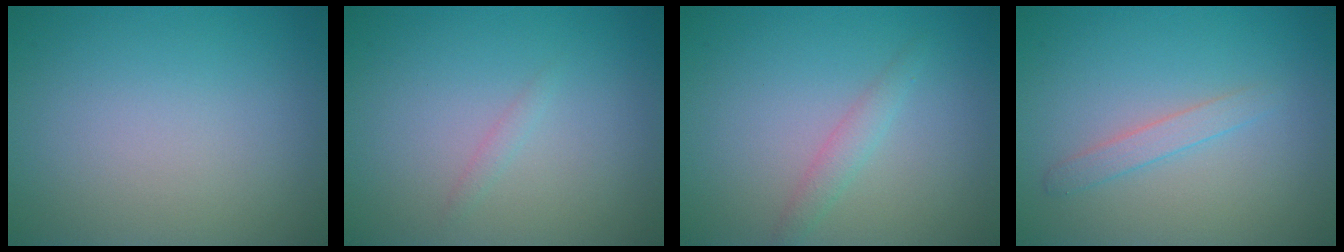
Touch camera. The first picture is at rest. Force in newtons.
{"total": 0.7, "press": 0.7, "slide": 0.0}
{"total": 1.4, "press": 1.4, "slide": 0.1}
{"total": 1.4, "press": 1.4, "slide": 0.1}